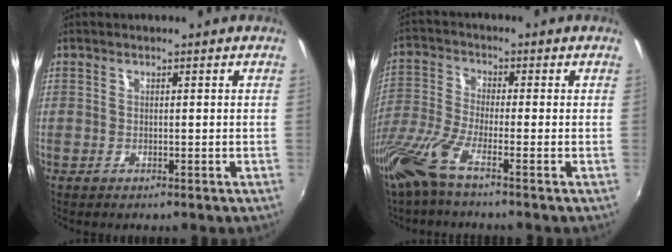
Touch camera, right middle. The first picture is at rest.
{"total": 7.9, "force": [-5.4, 0.4, 5.8], "torque": [-0.130, -0.020, -0.111]}